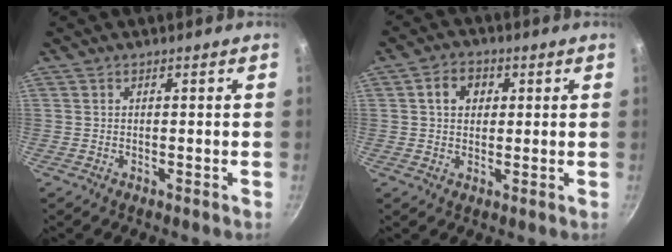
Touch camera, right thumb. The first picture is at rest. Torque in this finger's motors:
{"motor_torque": [0.06, 1.50, 0.64, -0.48, 0.20]}